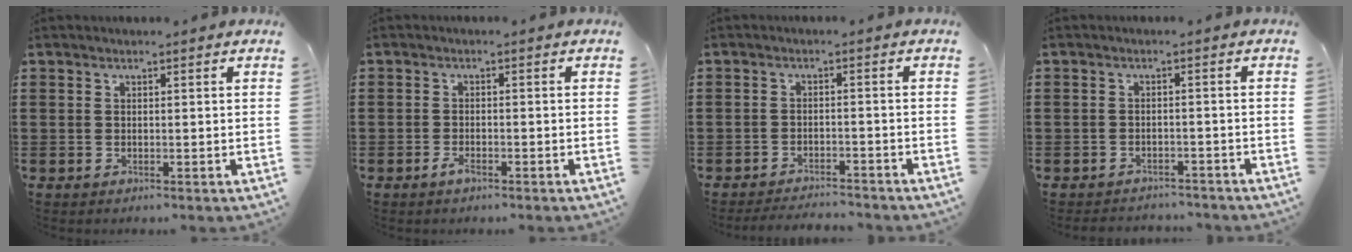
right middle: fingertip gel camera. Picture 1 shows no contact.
{"total": 1.8, "force": [-1.2, 0.6, 1.2], "torque": [-0.038, -0.009, -0.027]}
{"total": 2.8, "force": [-2.8, 0.1, 0.2], "torque": [-0.008, -0.001, -0.059]}
{"total": 2.1, "force": [-2.1, 0.4, -0.2], "torque": [-0.004, 0.000, -0.048]}